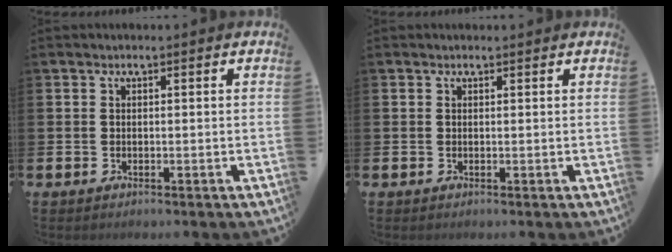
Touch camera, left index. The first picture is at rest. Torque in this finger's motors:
{"motor_torque": [0.86, -1.28, 0.00, -0.01]}